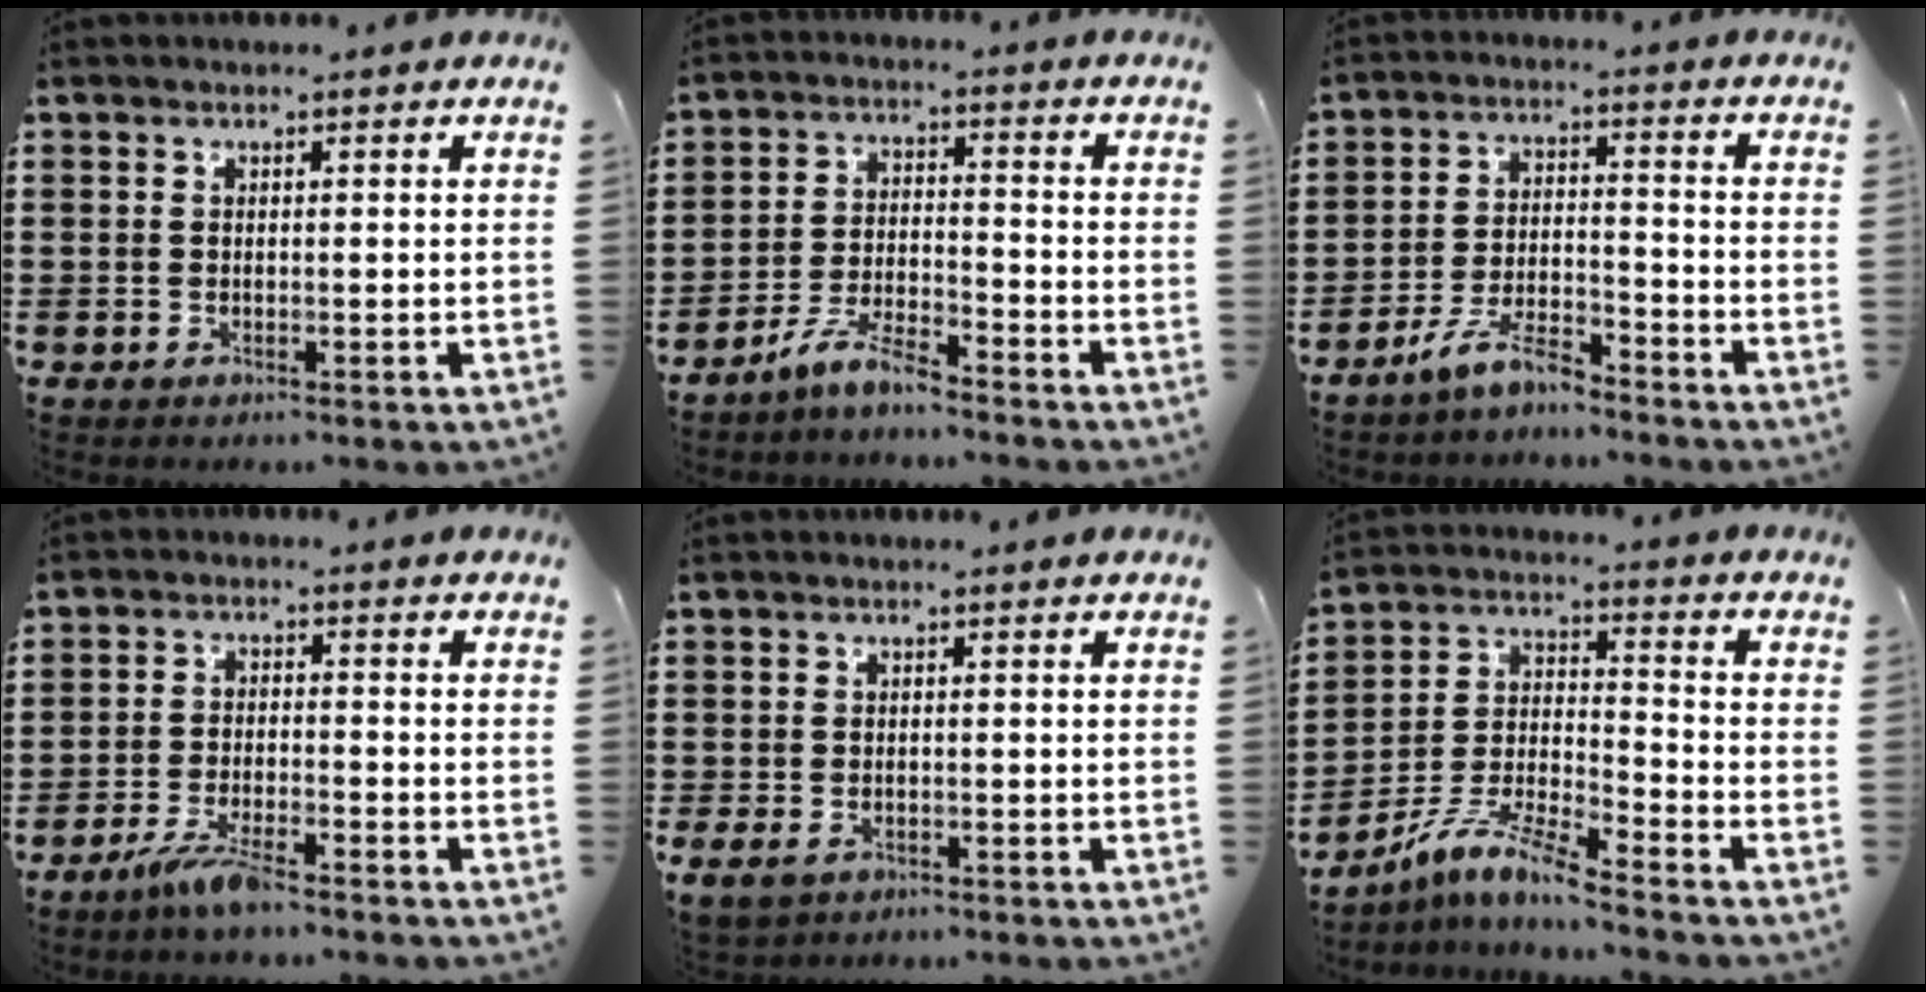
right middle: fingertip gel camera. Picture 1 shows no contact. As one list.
[{"total": 5.9, "force": [-5.2, 0.8, 2.6], "torque": [-0.063, -0.001, -0.104]}, {"total": 6.7, "force": [-5.7, 1.3, 3.1], "torque": [-0.070, 0.001, -0.113]}, {"total": 4.6, "force": [-3.6, 0.3, 2.9], "torque": [-0.065, -0.008, -0.070]}, {"total": 1.4, "force": [-0.7, 0.9, 0.7], "torque": [-0.032, -0.005, -0.020]}, {"total": 8.7, "force": [-7.6, 0.4, 4.4], "torque": [-0.097, 0.000, -0.152]}]